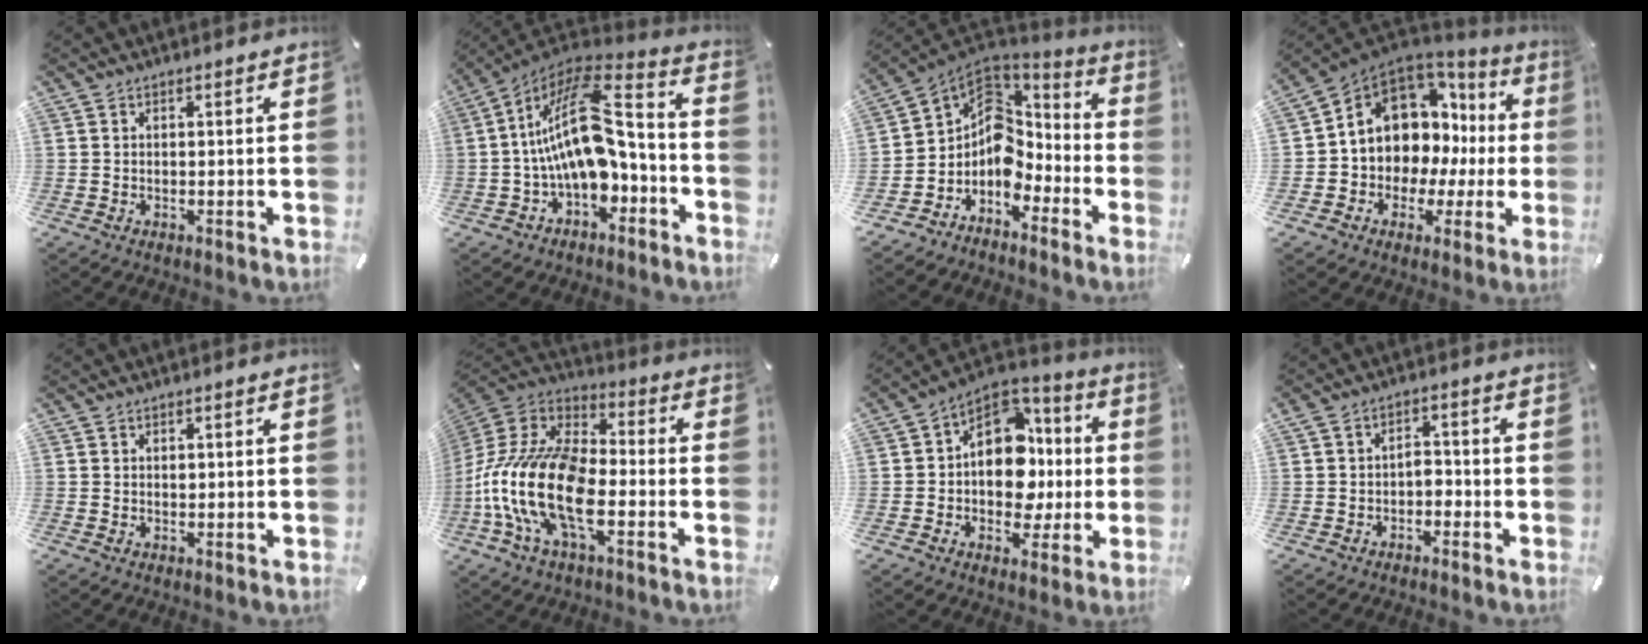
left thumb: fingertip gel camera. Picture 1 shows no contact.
{"total": 18.3, "force": [0.8, 10.3, 15.1], "torque": [-0.294, -0.009, 0.015]}
{"total": 8.5, "force": [-2.8, 7.4, 2.9], "torque": [-0.058, -0.015, -0.050]}
{"total": 10.7, "force": [3.6, 9.1, 4.4], "torque": [-0.085, -0.046, 0.073]}
{"total": 0.6, "force": [0.2, 0.5, 0.4], "torque": [-0.007, 0.000, 0.003]}
{"total": 19.9, "force": [-7.2, 10.5, 15.3], "torque": [-0.344, 0.012, -0.127]}
{"total": 16.2, "force": [-0.6, 12.7, 10.0], "torque": [-0.154, -0.002, -0.006]}
{"total": 3.6, "force": [-1.7, 2.4, 2.0], "torque": [-0.038, 0.015, -0.035]}